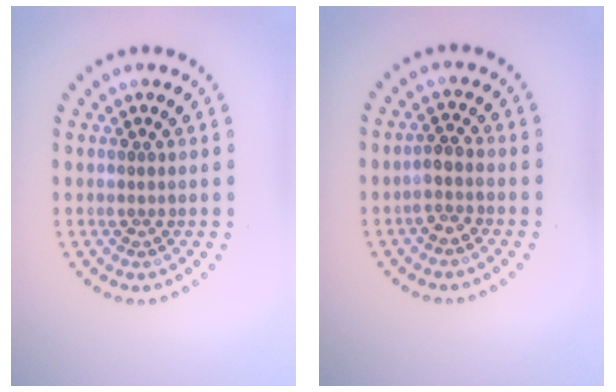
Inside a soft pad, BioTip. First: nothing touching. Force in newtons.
{"total": 1.9, "press": 1.5, "slide": 1.2}